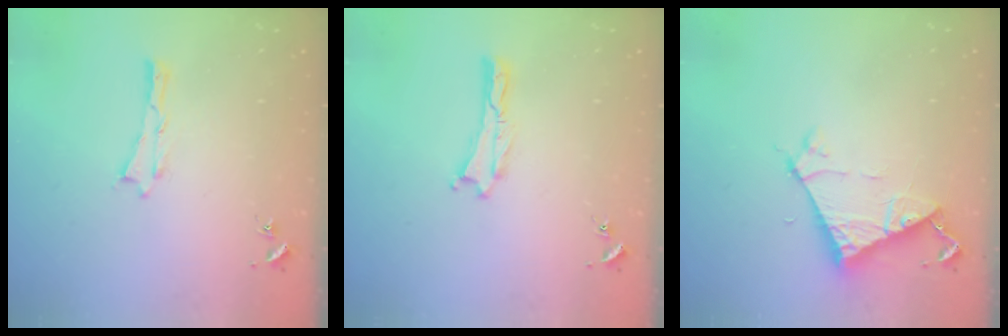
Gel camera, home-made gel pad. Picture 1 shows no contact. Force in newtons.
{"total": 0.0}
{"total": 6.4, "press": 6.4, "slide": 0.4}